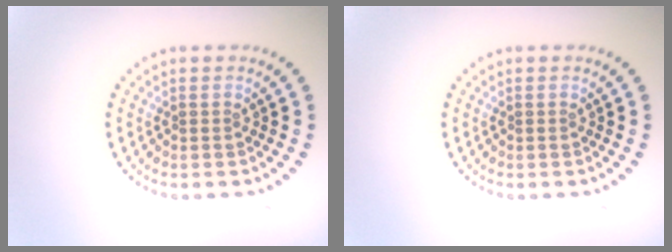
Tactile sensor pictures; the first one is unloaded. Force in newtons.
{"total": 0.0}